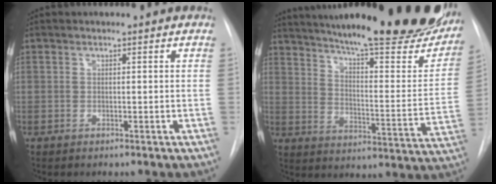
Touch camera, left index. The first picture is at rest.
{"total": 33.0, "force": [27.1, 4.9, 18.1], "torque": [-0.254, -0.070, 0.353]}